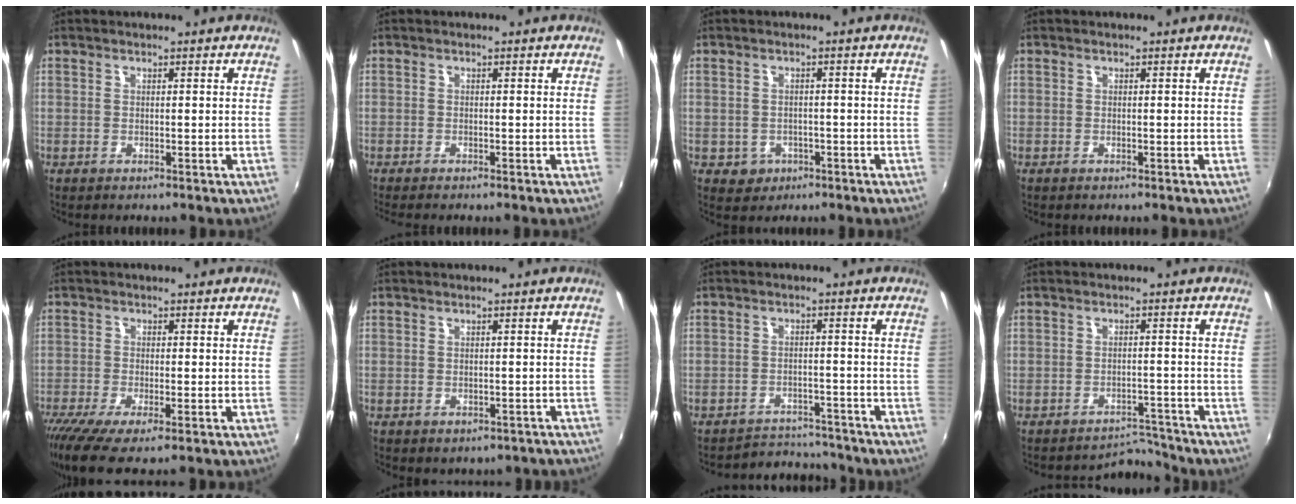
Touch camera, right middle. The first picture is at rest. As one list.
[{"total": 1.4, "force": [-1.2, 0.1, 0.7], "torque": [-0.014, -0.009, -0.021]}, {"total": 4.0, "force": [-1.5, 3.6, 1.0], "torque": [-0.031, 0.000, -0.015]}, {"total": 0.0}, {"total": 9.3, "force": [-5.9, 2.2, 6.8], "torque": [-0.151, -0.046, -0.104]}, {"total": 3.4, "force": [-2.1, 2.2, 1.4], "torque": [-0.028, -0.006, -0.016]}, {"total": 6.8, "force": [-6.4, 2.2, -0.3], "torque": [-0.007, 0.016, -0.092]}, {"total": 4.2, "force": [-3.9, 0.8, -1.2], "torque": [0.022, 0.017, -0.059]}]